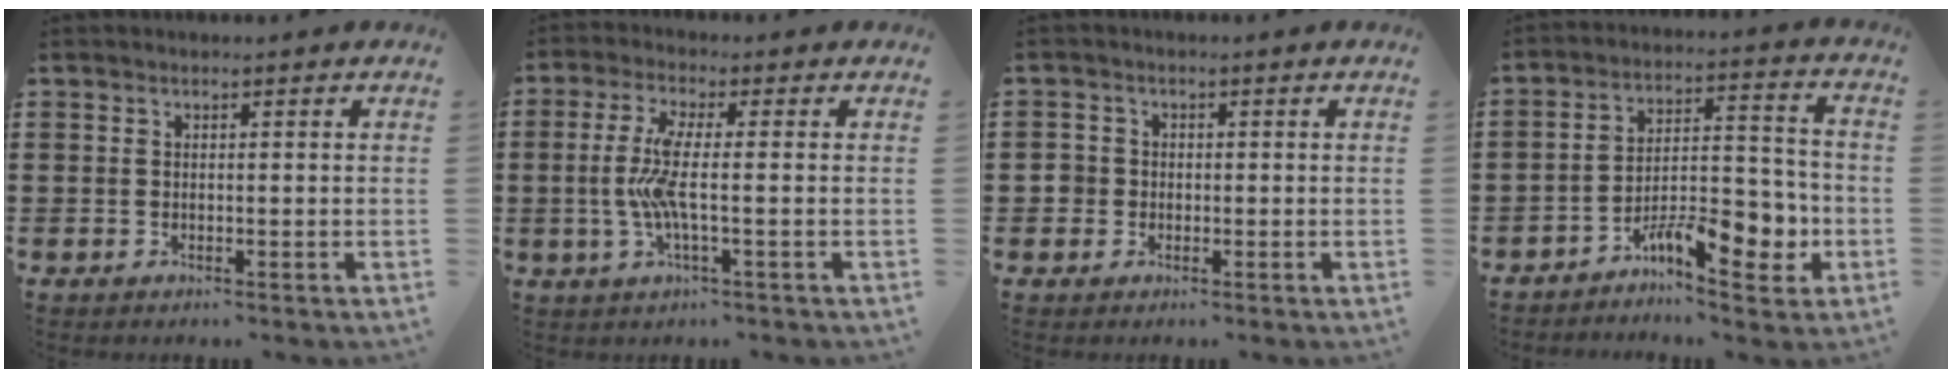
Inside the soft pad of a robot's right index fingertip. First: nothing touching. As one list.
[{"total": 6.3, "force": [-0.7, 1.1, 6.2], "torque": [-0.147, -0.015, -0.026]}, {"total": 2.0, "force": [-0.4, 1.9, 0.5], "torque": [-0.016, 0.007, -0.012]}, {"total": 10.3, "force": [-6.2, 4.0, 7.2], "torque": [-0.098, 0.018, -0.111]}]